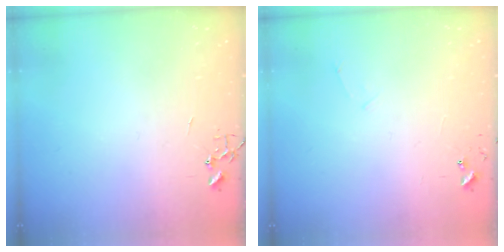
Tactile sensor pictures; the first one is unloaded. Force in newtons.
{"total": 4.8, "press": 4.8, "slide": 0.5}